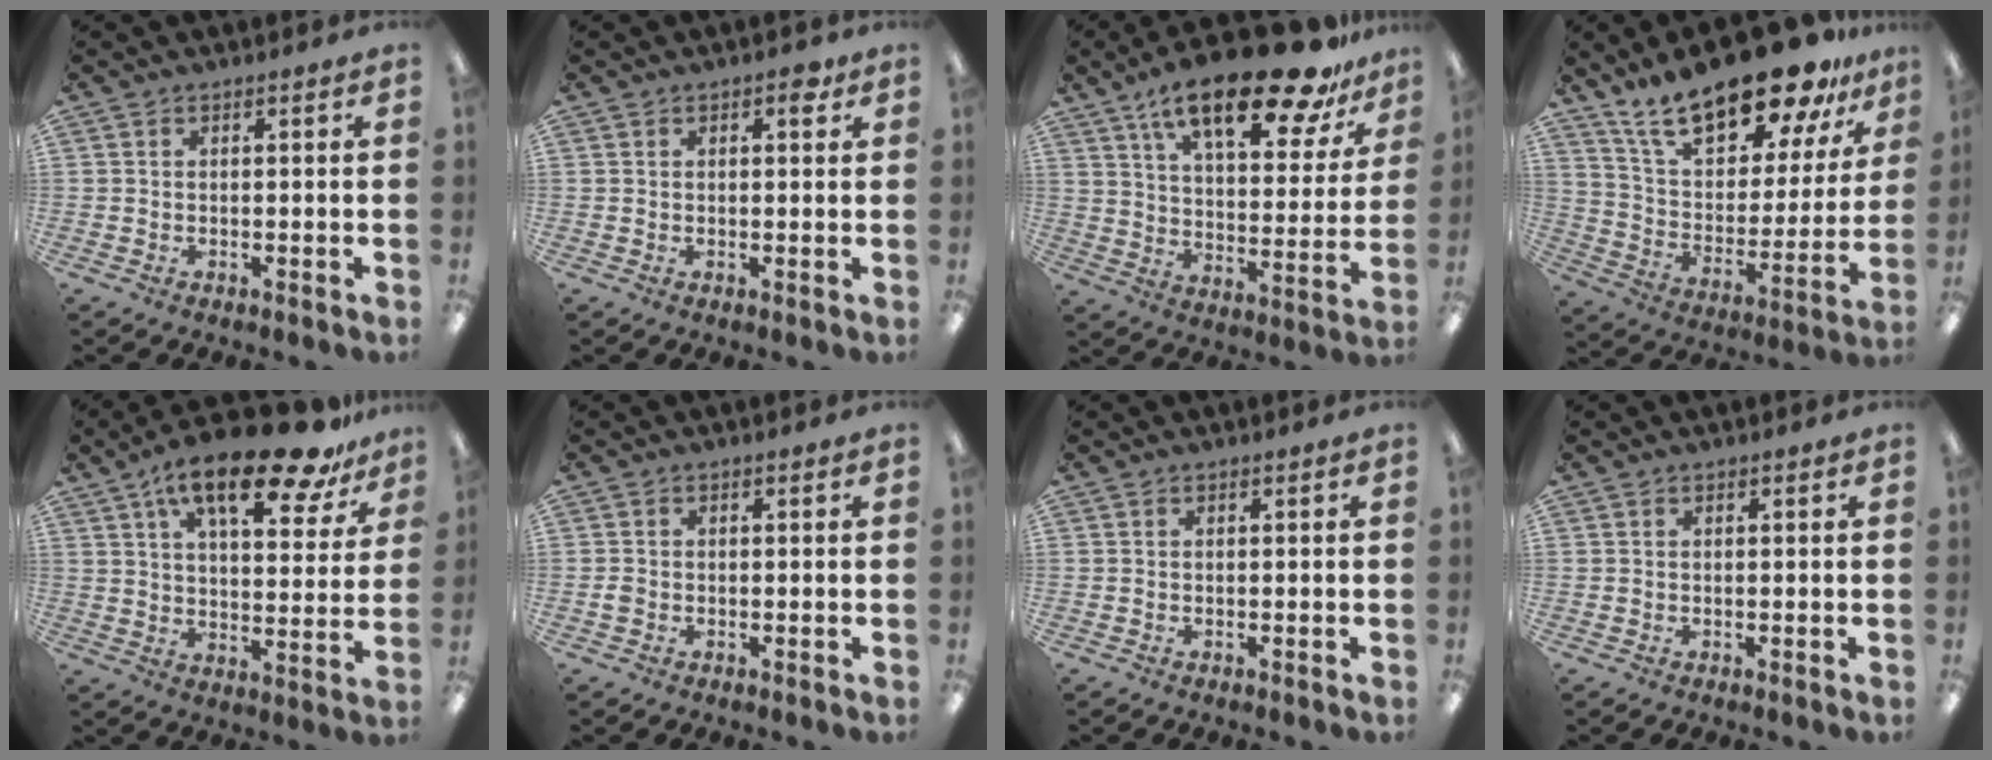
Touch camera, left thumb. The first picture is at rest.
{"total": 2.9, "force": [1.5, 1.5, 1.9], "torque": [-0.017, -0.004, 0.019]}
{"total": 23.0, "force": [15.6, 7.8, 15.0], "torque": [-0.231, -0.091, 0.256]}
{"total": 24.2, "force": [18.6, 8.6, 12.9], "torque": [-0.223, -0.116, 0.317]}
{"total": 20.6, "force": [13.6, 7.0, 13.9], "torque": [-0.215, -0.072, 0.220]}
{"total": 1.4, "force": [-0.3, 1.2, 0.6], "torque": [-0.011, 0.003, -0.007]}
{"total": 0.0}
{"total": 0.0}